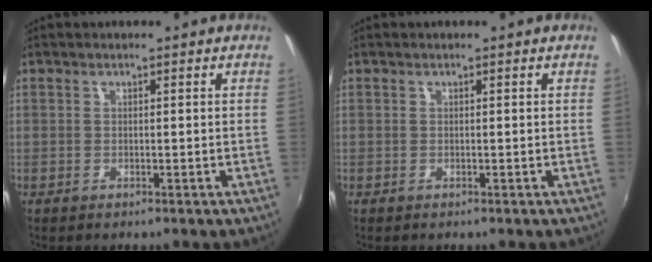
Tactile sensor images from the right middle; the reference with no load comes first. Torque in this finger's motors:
{"motor_torque": [0.00, 0.00, 0.00, 0.00]}